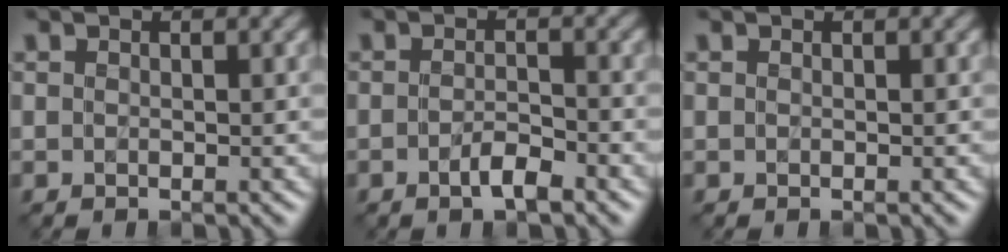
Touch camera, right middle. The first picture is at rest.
{"total": 2.1, "force": [-1.5, 0.6, 1.3], "torque": [-0.025, 0.002, -0.029]}
{"total": 0.0}